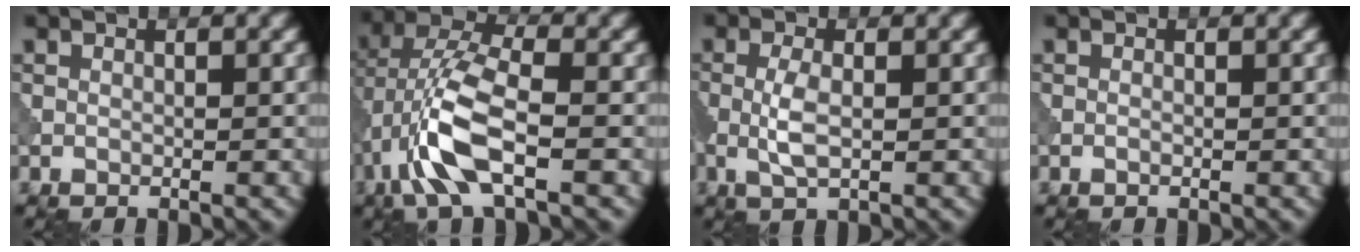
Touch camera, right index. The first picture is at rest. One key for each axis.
{"total": 7.5, "fx": -2.5, "fy": 2.8, "fz": 6.5, "tx": -0.150, "ty": 0.012, "tz": -0.058}
{"total": 2.5, "fx": -0.1, "fy": 0.9, "fz": 2.4, "tx": -0.057, "ty": -0.002, "tz": -0.003}
{"total": 0.0}